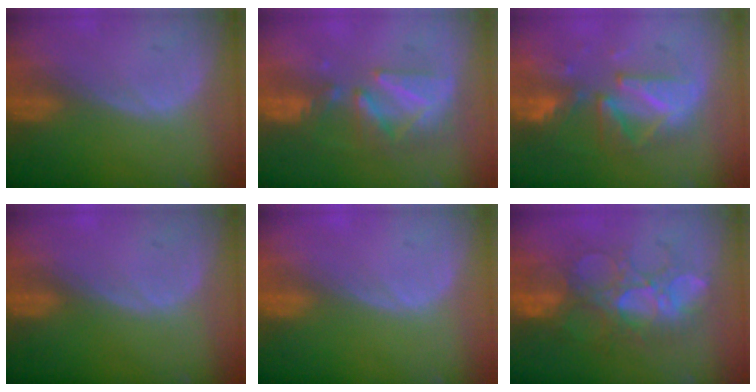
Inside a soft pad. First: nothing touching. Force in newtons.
{"total": 8.4, "press": 7.7, "slide": 3.5}
{"total": 9.9, "press": 8.8, "slide": 4.7}
{"total": 0.0}
{"total": 0.0}
{"total": 9.4, "press": 9.2, "slide": 2.1}